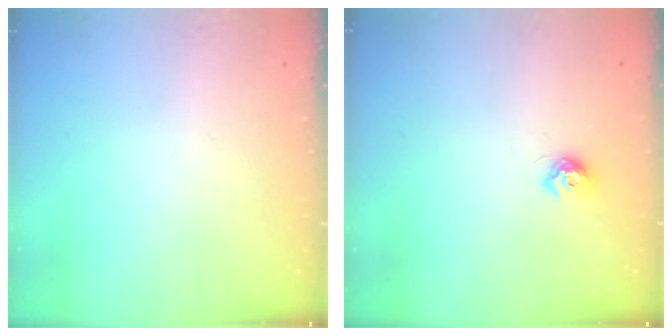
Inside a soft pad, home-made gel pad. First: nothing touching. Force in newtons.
{"total": 7.2, "press": 7.2, "slide": 0.5}